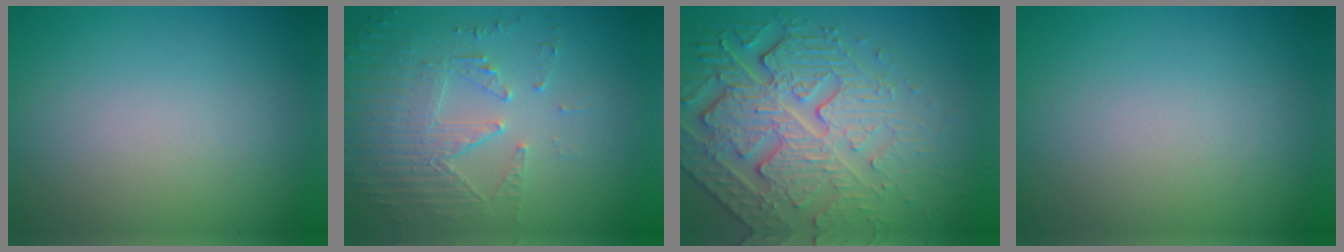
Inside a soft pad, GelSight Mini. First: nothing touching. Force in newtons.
{"total": 5.8, "press": 3.8, "slide": 4.3}
{"total": 7.7, "press": 5.9, "slide": 4.9}
{"total": 0.0}